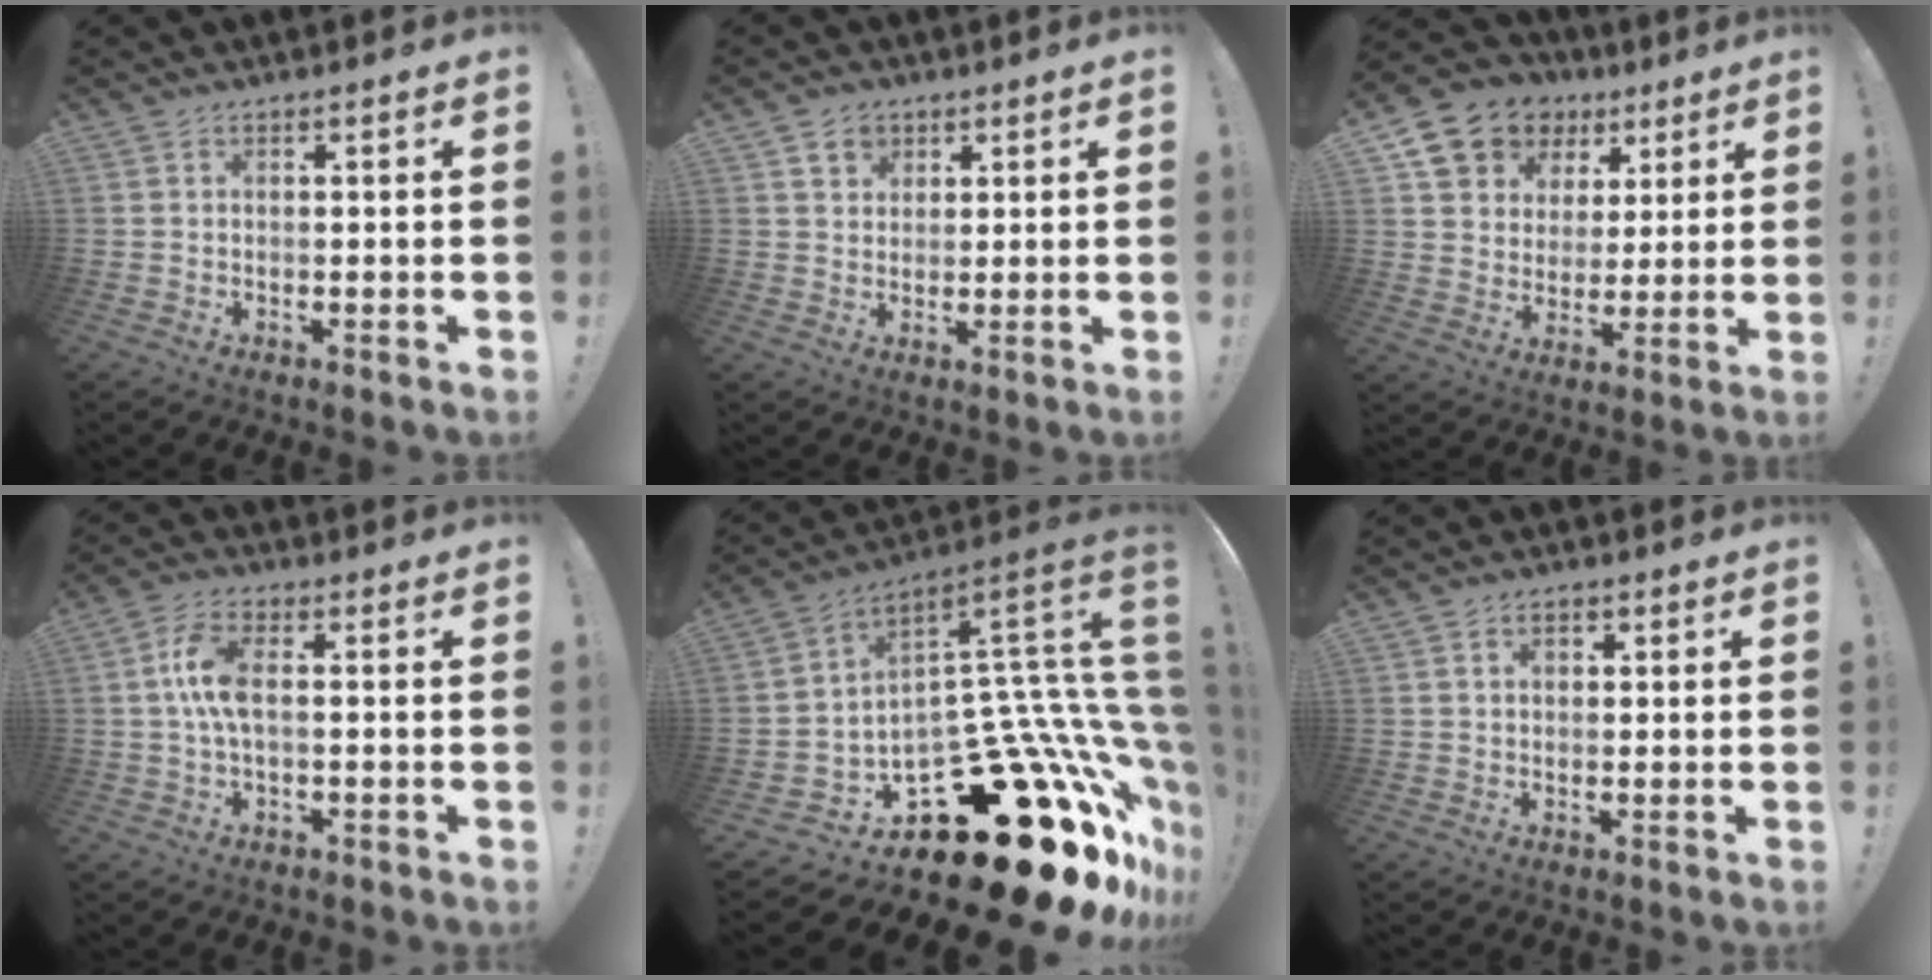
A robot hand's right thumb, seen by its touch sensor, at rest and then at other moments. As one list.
[{"total": 5.0, "force": [2.8, 3.9, 1.2], "torque": [-0.006, -0.013, 0.050]}, {"total": 12.8, "force": [7.4, 9.8, 3.9], "torque": [-0.064, -0.045, 0.151]}, {"total": 8.7, "force": [0.5, 3.7, 7.8], "torque": [-0.156, 0.003, 0.012]}, {"total": 29.9, "force": [-14.8, 14.5, 21.6], "torque": [-0.188, -0.002, -0.179]}, {"total": 2.5, "force": [0.8, 1.8, 1.6], "torque": [-0.016, 0.000, 0.011]}]